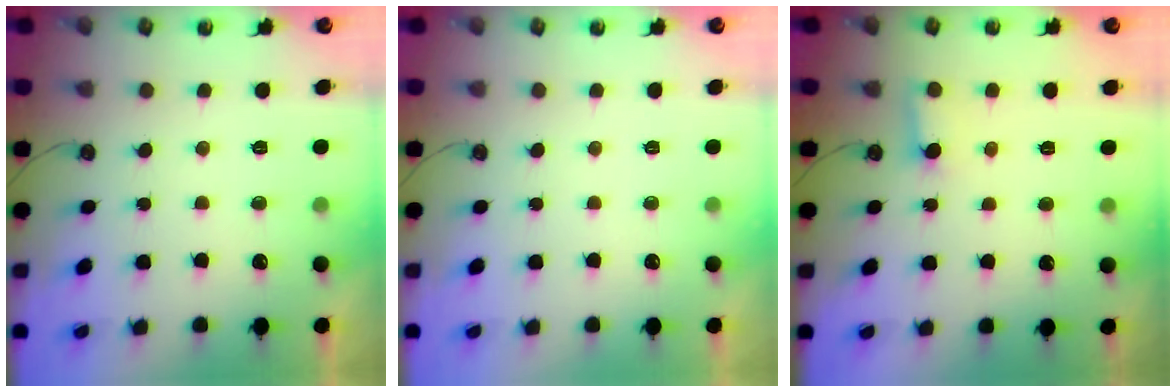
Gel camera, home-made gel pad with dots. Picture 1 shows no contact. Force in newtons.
{"total": 0.0}
{"total": 3.7, "press": 3.7, "slide": 0.3}